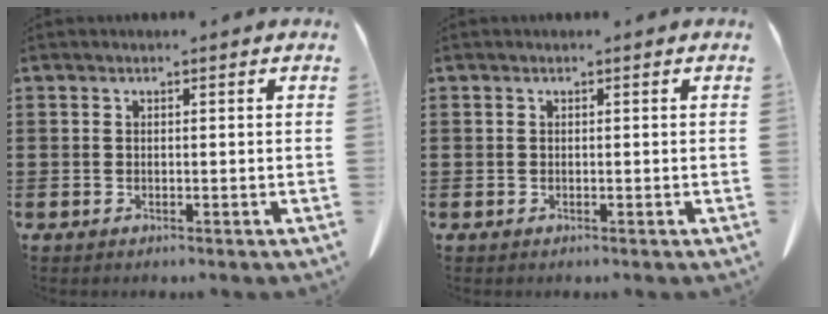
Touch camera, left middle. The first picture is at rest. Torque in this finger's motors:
{"motor_torque": [-0.35, -0.36, 0.00, -0.01]}